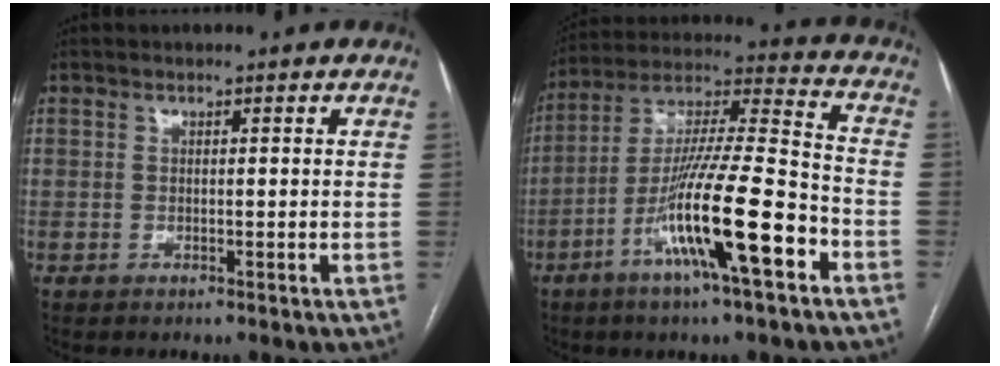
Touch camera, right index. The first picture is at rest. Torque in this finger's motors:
{"motor_torque": [1.12, -0.84, 1.05, 0.21]}